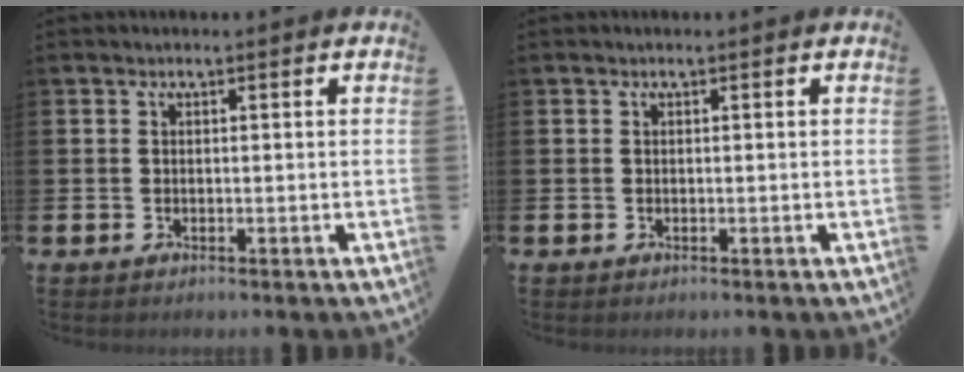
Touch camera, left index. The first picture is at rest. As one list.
[{"total": 0.0}]